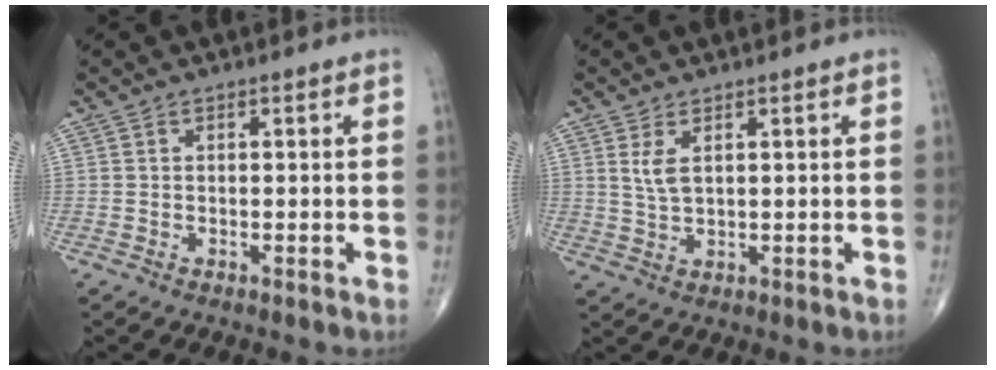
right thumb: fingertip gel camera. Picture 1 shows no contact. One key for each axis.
{"total": 3.3, "fx": 1.3, "fy": 1.3, "fz": 2.6, "tx": -0.054, "ty": -0.008, "tz": 0.033}